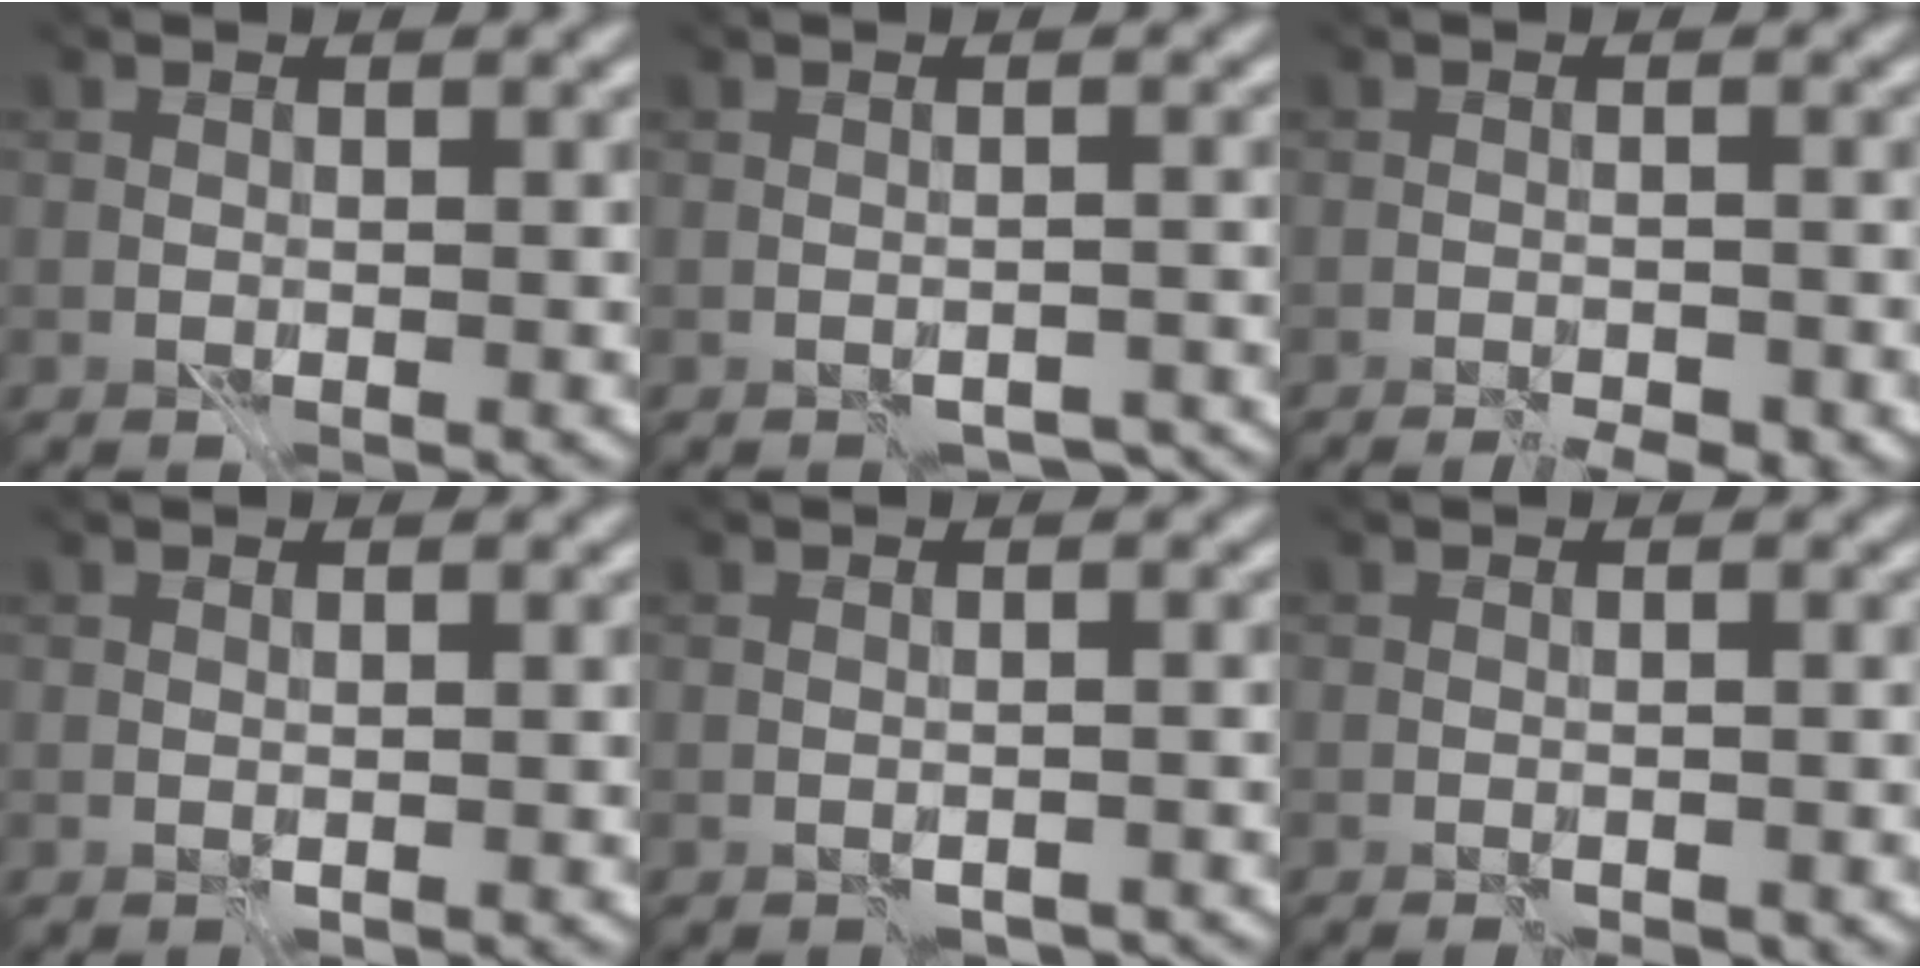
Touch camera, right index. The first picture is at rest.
{"total": 1.8, "force": [-1.6, 0.8, -0.2], "torque": [0.028, 0.003, -0.012]}
{"total": 3.4, "force": [-2.9, 0.7, 1.6], "torque": [-0.003, 0.006, -0.027]}
{"total": 0.6, "force": [0.3, -0.5, -0.1], "torque": [0.000, 0.002, 0.006]}
{"total": 0.7, "force": [-0.5, 0.1, -0.4], "torque": [0.020, 0.009, -0.006]}
{"total": 0.8, "force": [-0.7, -0.1, 0.4], "torque": [-0.001, -0.002, -0.008]}